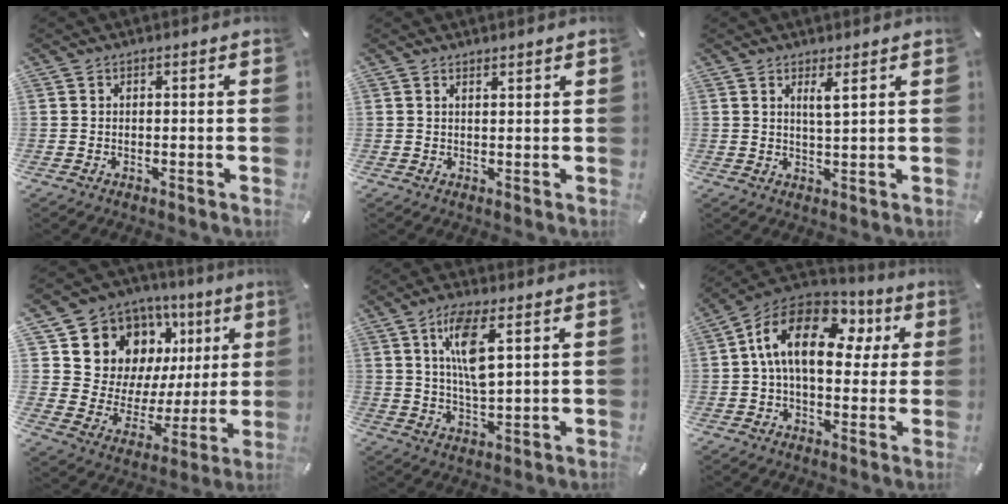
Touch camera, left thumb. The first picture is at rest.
{"total": 1.3, "force": [1.2, -0.2, 0.4], "torque": [-0.007, -0.003, 0.023]}
{"total": 3.1, "force": [1.9, 0.2, 2.5], "torque": [-0.049, -0.005, 0.029]}
{"total": 13.1, "force": [7.5, 10.3, 2.8], "torque": [-0.061, -0.075, 0.150]}
{"total": 10.1, "force": [4.1, 3.1, 8.6], "torque": [-0.166, -0.006, 0.067]}
{"total": 17.8, "force": [4.0, 10.9, 13.5], "torque": [-0.242, 0.001, 0.065]}